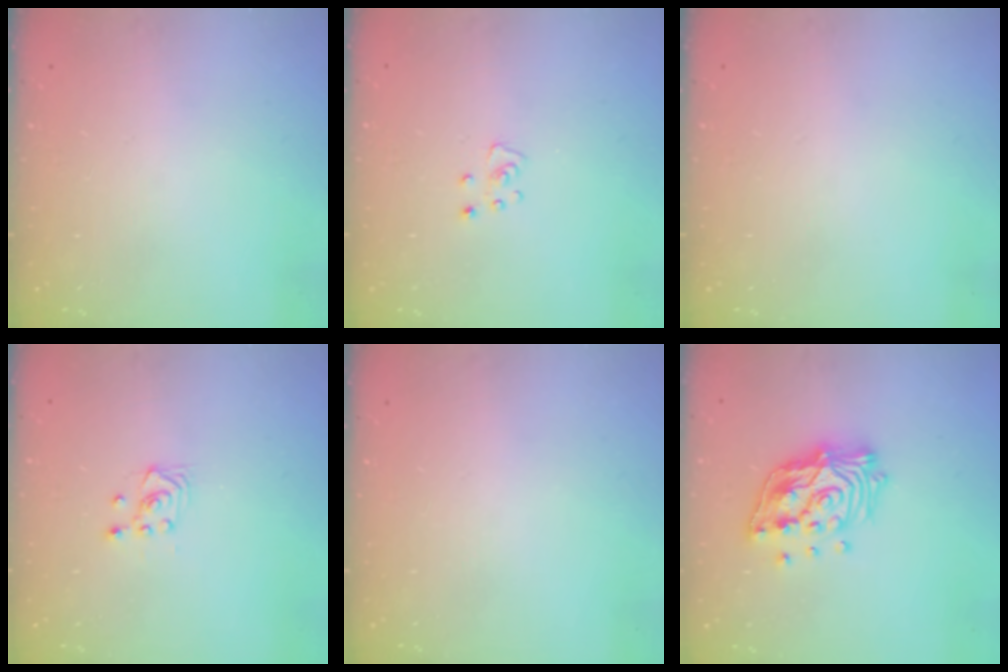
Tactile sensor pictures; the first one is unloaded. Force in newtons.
{"total": 3.7, "press": 3.7, "slide": 0.3}
{"total": 0.0}
{"total": 3.4, "press": 3.0, "slide": 1.5}
{"total": 0.0}
{"total": 15.8, "press": 15.8, "slide": 1.0}